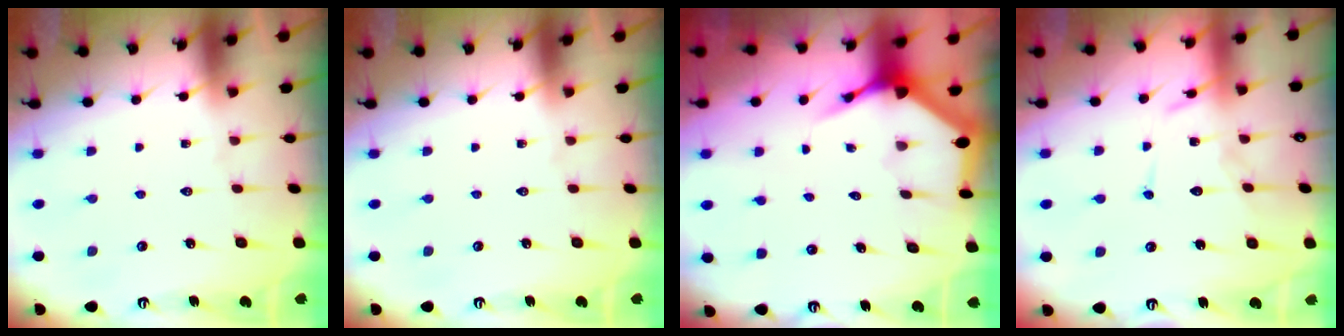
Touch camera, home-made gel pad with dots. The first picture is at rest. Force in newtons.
{"total": 0.0}
{"total": 3.9, "press": 3.9, "slide": 0.5}
{"total": 11.0, "press": 11.0, "slide": 0.5}